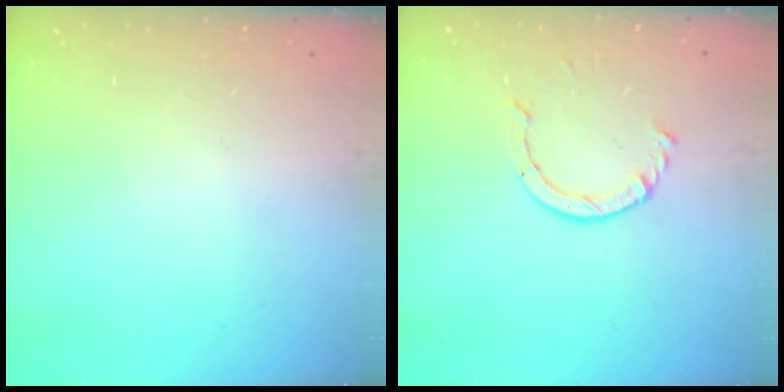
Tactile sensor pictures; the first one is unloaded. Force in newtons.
{"total": 2.3, "press": 2.3, "slide": 0.2}